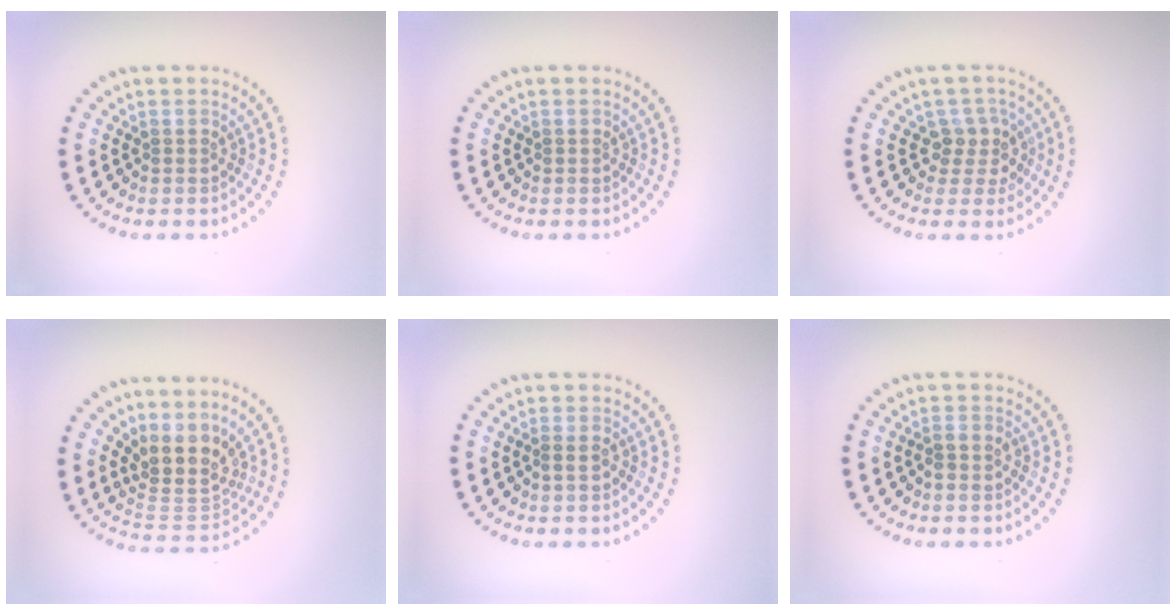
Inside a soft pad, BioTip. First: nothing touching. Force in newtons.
{"total": 0.0}
{"total": 2.5, "press": 2.0, "slide": 1.6}
{"total": 4.3, "press": 3.3, "slide": 2.7}
{"total": 0.8, "press": 0.5, "slide": 0.6}
{"total": 1.0, "press": 0.7, "slide": 0.6}